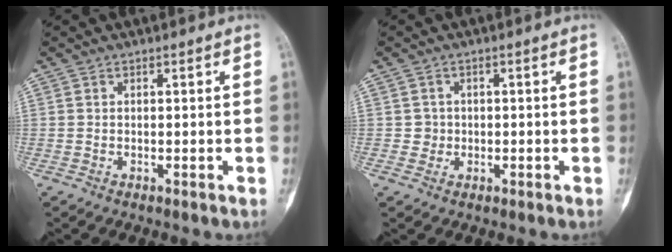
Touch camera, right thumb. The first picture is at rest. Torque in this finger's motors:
{"motor_torque": [0.33, 0.12, 0.50, 0.08, -0.03]}